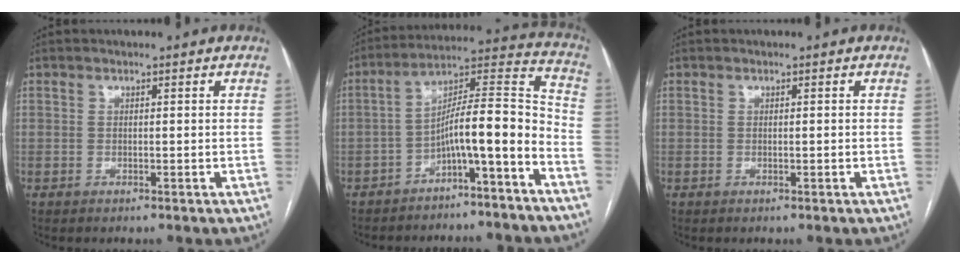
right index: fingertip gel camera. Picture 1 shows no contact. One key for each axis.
{"total": 11.8, "fx": -5.9, "fy": 0.9, "fz": 10.3, "tx": -0.157, "ty": 0.043, "tz": -0.094}
{"total": 0.6, "fx": 0.0, "fy": 0.1, "fz": 0.6, "tx": -0.012, "ty": -0.002, "tz": 0.003}